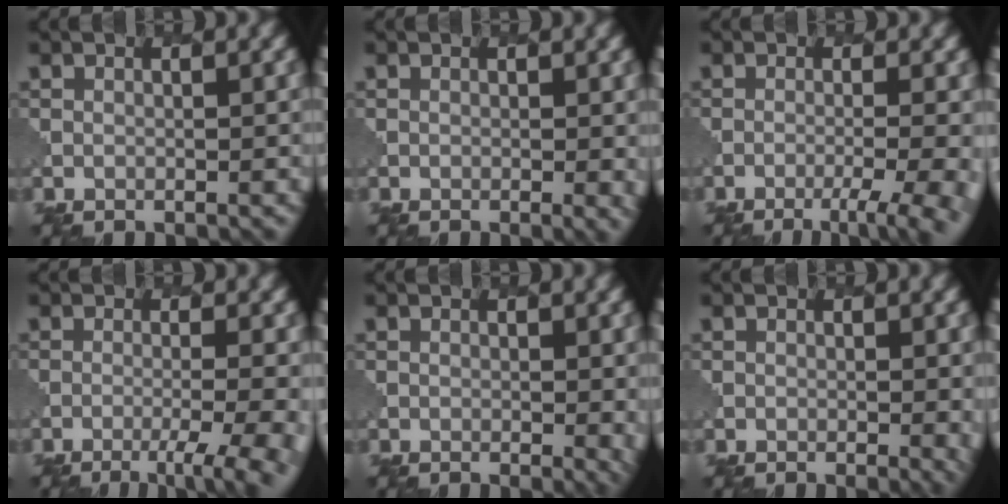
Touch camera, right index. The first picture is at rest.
{"total": 1.7, "force": [-0.1, 0.5, 1.6], "torque": [-0.022, -0.004, 0.001]}
{"total": 5.6, "force": [-2.7, 1.6, 4.6], "torque": [-0.050, 0.000, -0.033]}
{"total": 6.1, "force": [-2.8, 1.9, 5.1], "torque": [-0.059, -0.001, -0.033]}
{"total": 2.4, "force": [0.1, 1.0, 2.2], "torque": [-0.029, -0.005, 0.005]}
{"total": 2.2, "force": [-0.1, 0.8, 2.1], "torque": [-0.028, -0.005, 0.004]}